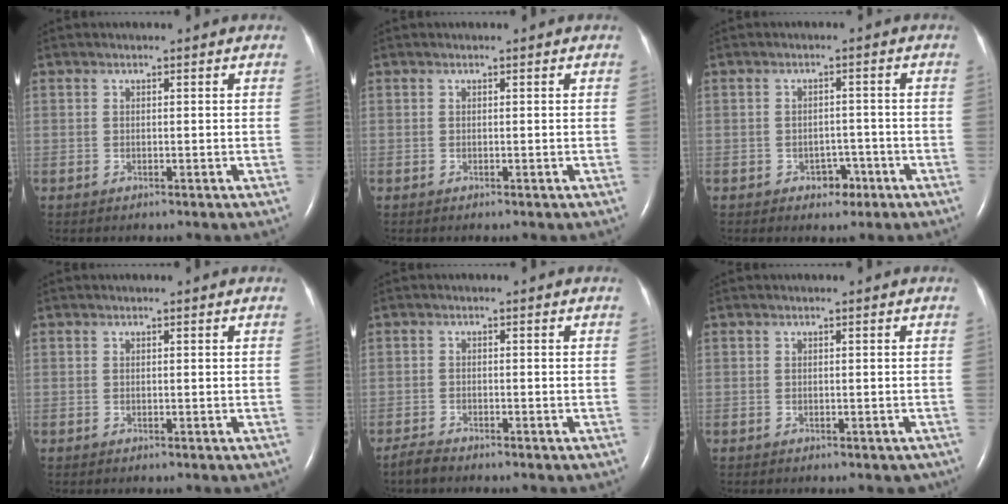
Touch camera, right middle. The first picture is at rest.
{"total": 0.0}
{"total": 3.0, "force": [-1.7, 2.1, 1.4], "torque": [-0.013, 0.006, -0.016]}
{"total": 0.0}
{"total": 1.7, "force": [-1.6, 0.2, 0.5], "torque": [-0.018, -0.005, -0.030]}
{"total": 1.4, "force": [-1.1, 0.7, 0.6], "torque": [-0.003, 0.000, -0.009]}